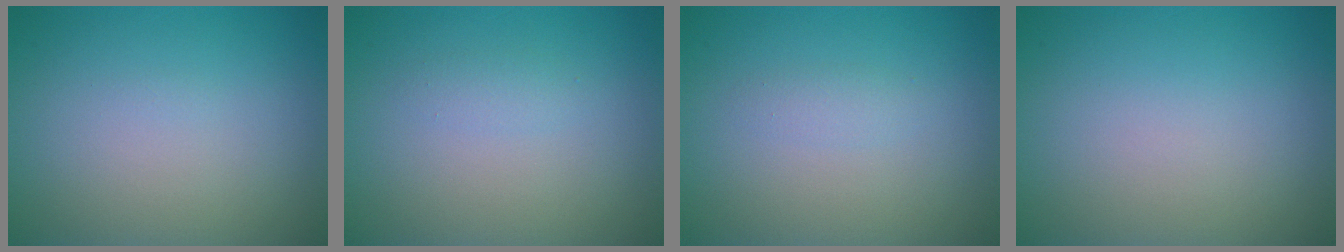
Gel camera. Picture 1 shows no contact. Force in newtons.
{"total": 0.8, "press": 0.8, "slide": 0.0}
{"total": 0.9, "press": 0.9, "slide": 0.0}
{"total": 0.0}